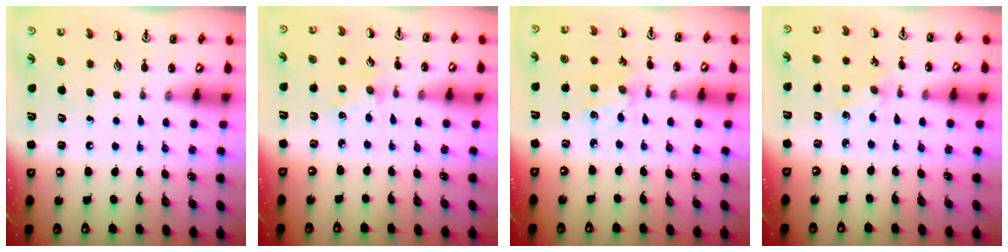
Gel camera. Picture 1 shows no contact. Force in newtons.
{"total": 0.9, "press": 0.9, "slide": 0.2}
{"total": 1.3, "press": 1.3, "slide": 0.1}
{"total": 1.3, "press": 1.3, "slide": 0.2}